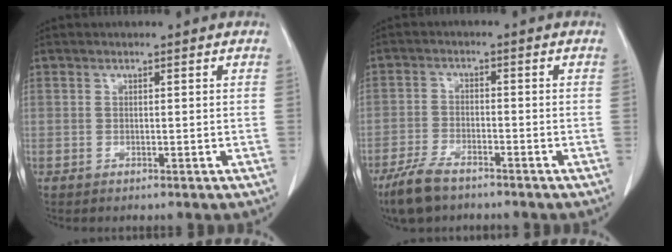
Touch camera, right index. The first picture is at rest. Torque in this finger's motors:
{"motor_torque": [0.32, -0.26, 0.21, 0.03]}